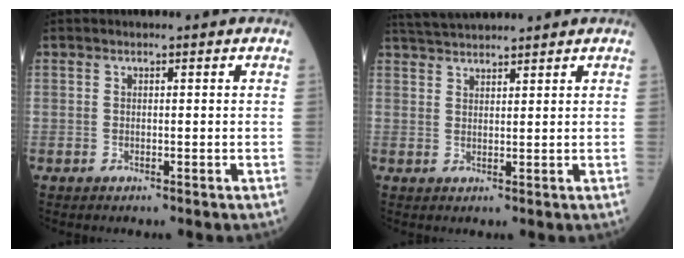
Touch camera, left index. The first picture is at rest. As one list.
[{"total": 5.4, "force": [5.1, 0.1, 1.5], "torque": [-0.032, 0.031, 0.095]}]